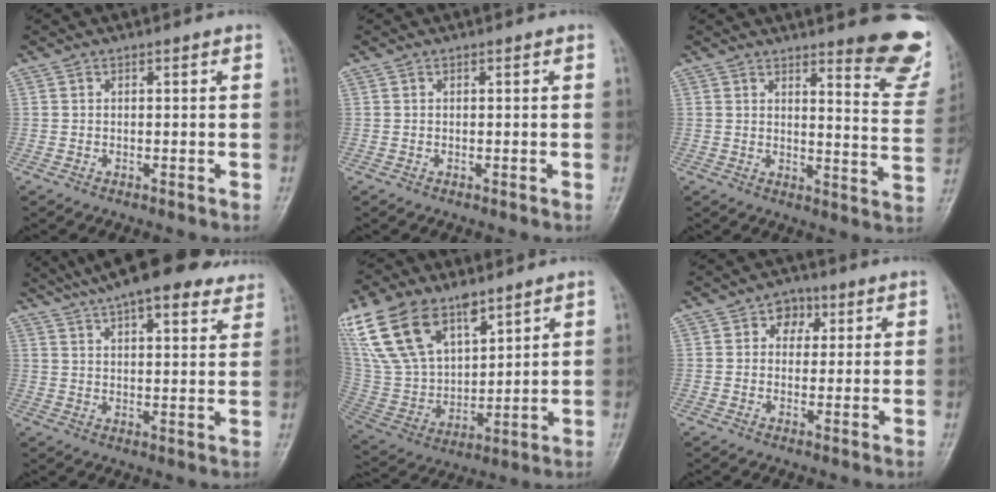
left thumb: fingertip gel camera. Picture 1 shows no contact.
{"total": 0.0}
{"total": 13.1, "force": [9.6, 2.8, 8.5], "torque": [-0.066, -0.075, 0.109]}
{"total": 20.4, "force": [16.0, 5.7, 11.3], "torque": [-0.156, -0.016, 0.219]}
{"total": 20.4, "force": [12.1, 10.9, 12.3], "torque": [-0.230, -0.029, 0.244]}
{"total": 4.4, "force": [1.7, 3.5, 2.0], "torque": [0.003, 0.000, 0.019]}